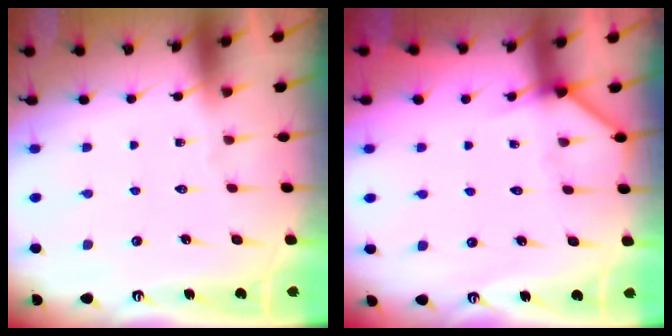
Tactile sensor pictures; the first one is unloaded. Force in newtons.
{"total": 5.3, "press": 5.3, "slide": 0.5}